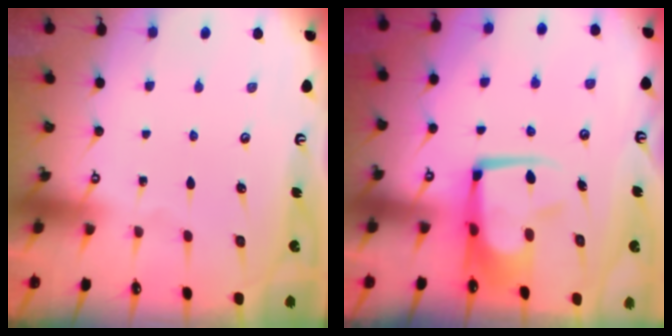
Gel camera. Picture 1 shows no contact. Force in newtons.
{"total": 9.9, "press": 9.8, "slide": 1.2}